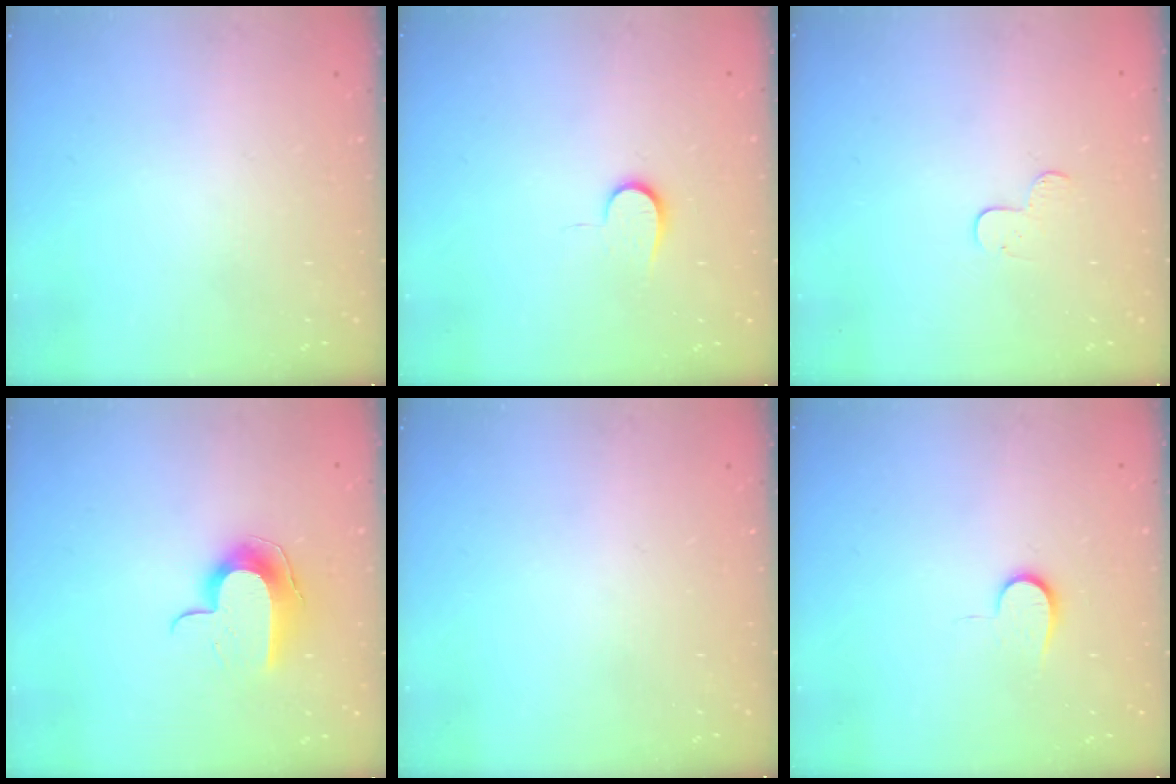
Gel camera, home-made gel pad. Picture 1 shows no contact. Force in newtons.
{"total": 6.6, "press": 6.6, "slide": 0.7}
{"total": 4.5, "press": 4.5, "slide": 0.2}
{"total": 10.5, "press": 10.5, "slide": 1.1}
{"total": 0.0}
{"total": 6.6, "press": 6.6, "slide": 0.7}